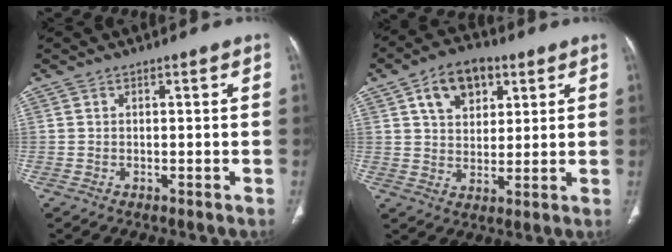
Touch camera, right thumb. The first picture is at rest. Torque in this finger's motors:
{"motor_torque": [-0.56, 1.23, 0.23, -0.17, 0.05]}